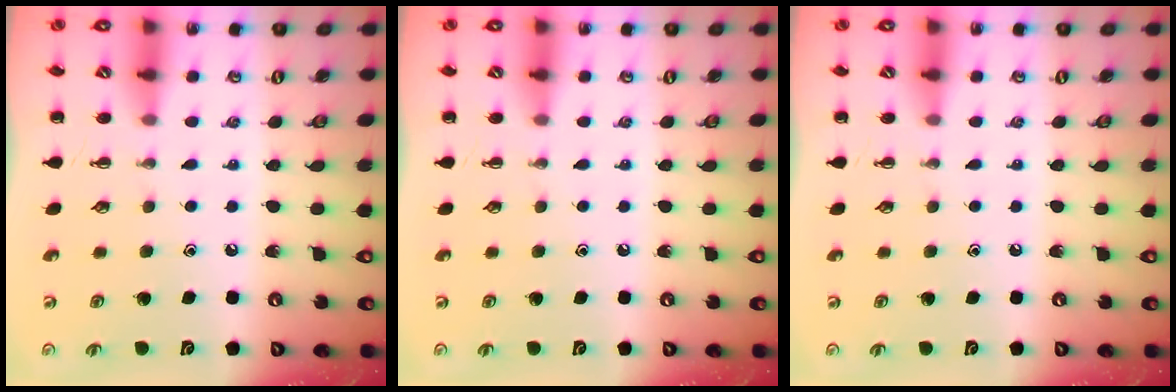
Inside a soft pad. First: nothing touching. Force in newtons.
{"total": 0.0}
{"total": 0.0}